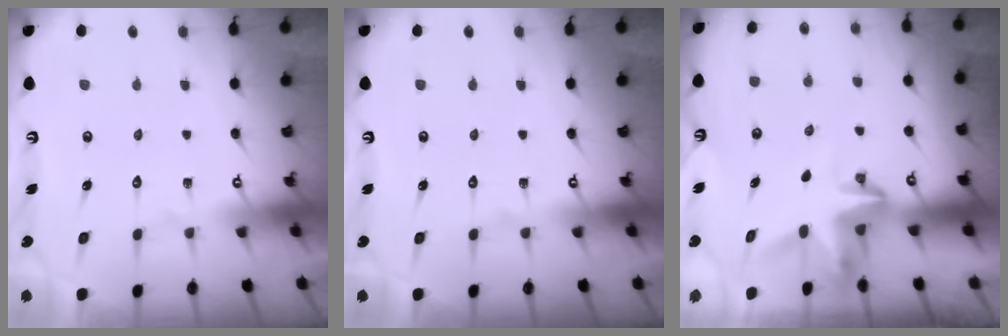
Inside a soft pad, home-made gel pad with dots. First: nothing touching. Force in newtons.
{"total": 0.0}
{"total": 3.8, "press": 3.8, "slide": 0.3}